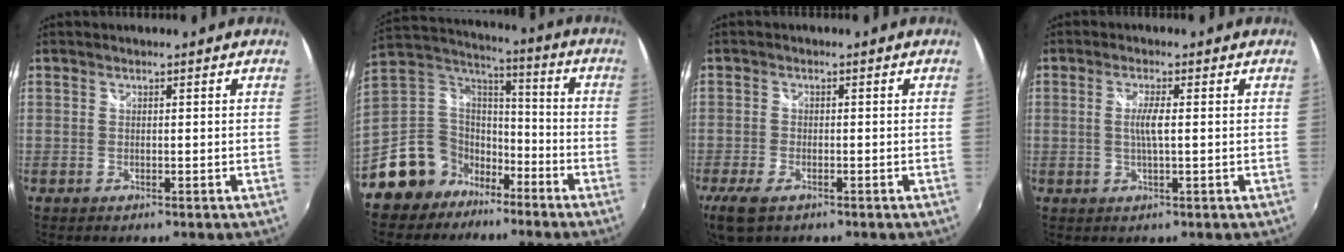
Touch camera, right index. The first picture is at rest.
{"total": 13.5, "force": [-8.3, 10.1, 3.4], "torque": [-0.088, 0.051, -0.143]}
{"total": 5.7, "force": [-3.6, 2.5, 3.6], "torque": [-0.089, -0.018, -0.066]}
{"total": 3.3, "force": [0.1, 0.1, 3.3], "torque": [-0.062, -0.002, 0.001]}